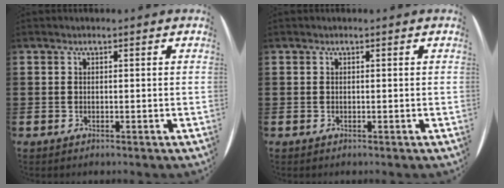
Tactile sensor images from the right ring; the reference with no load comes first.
{"total": 0.0}